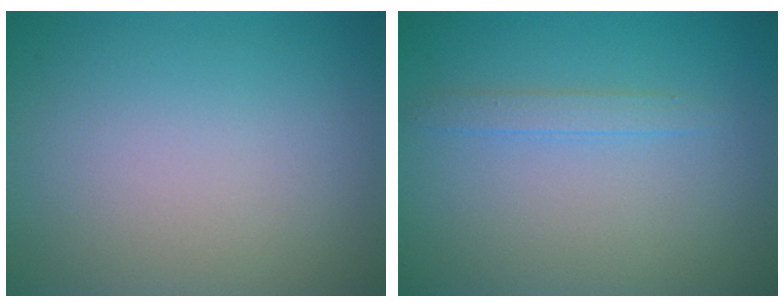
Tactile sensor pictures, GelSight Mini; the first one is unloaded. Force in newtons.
{"total": 1.3, "press": 1.3, "slide": 0.0}